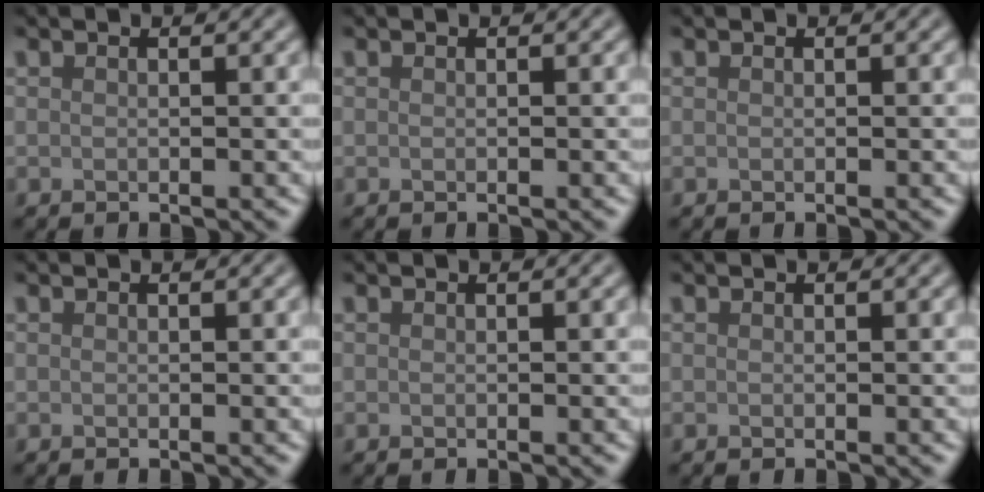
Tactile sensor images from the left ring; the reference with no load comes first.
{"total": 0.0}
{"total": 0.0}
{"total": 0.0}
{"total": 0.0}
{"total": 0.0}